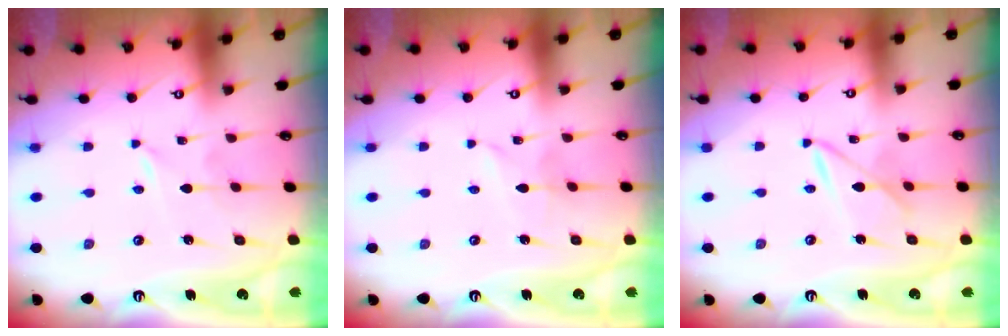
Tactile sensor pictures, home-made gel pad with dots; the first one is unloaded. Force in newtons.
{"total": 1.9, "press": 1.9, "slide": 0.2}
{"total": 5.0, "press": 5.0, "slide": 0.4}